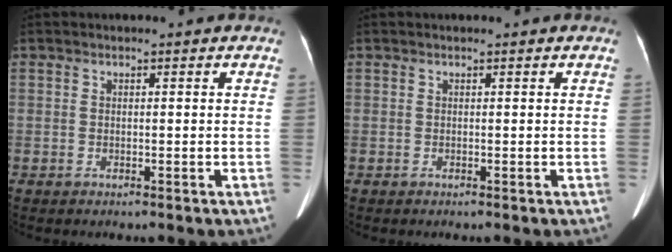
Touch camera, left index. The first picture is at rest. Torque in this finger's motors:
{"motor_torque": [-0.05, 0.09, -0.02, 0.01]}